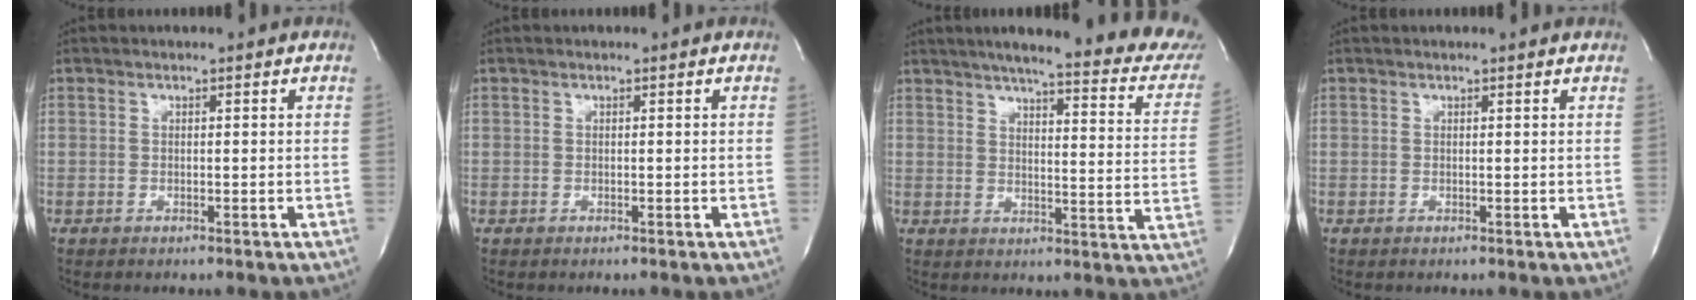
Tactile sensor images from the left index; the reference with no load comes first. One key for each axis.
{"total": 0.0}
{"total": 25.4, "fx": 21.4, "fy": 3.0, "fz": 13.2, "tx": -0.182, "ty": -0.052, "tz": 0.246}
{"total": 1.7, "fx": 1.6, "fy": 0.1, "fz": 0.5, "tx": -0.013, "ty": 0.003, "tz": 0.012}